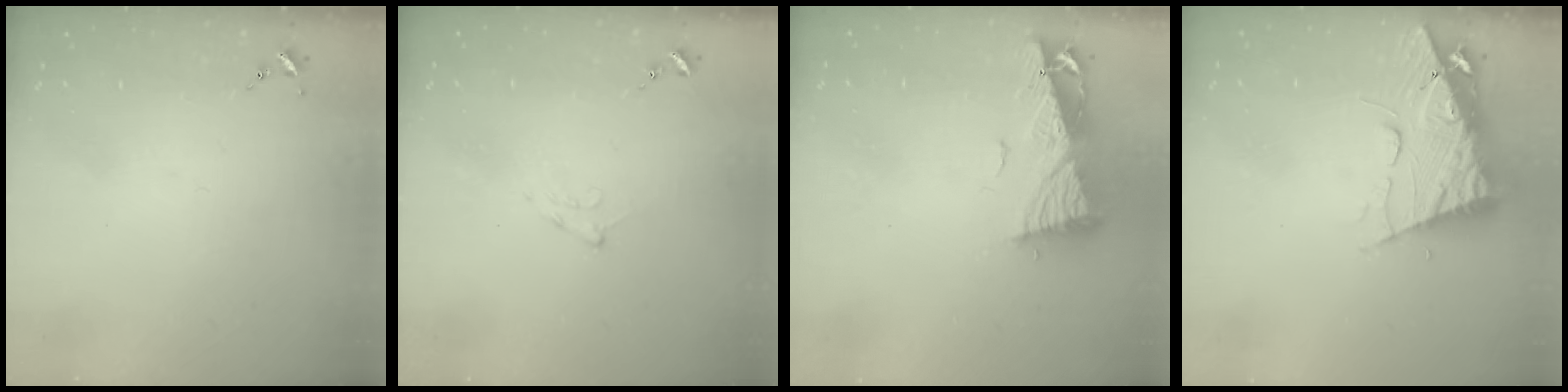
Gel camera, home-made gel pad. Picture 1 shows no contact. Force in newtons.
{"total": 5.7, "press": 5.7, "slide": 0.7}
{"total": 10.1, "press": 10.0, "slide": 1.2}
{"total": 11.3, "press": 11.3, "slide": 1.3}